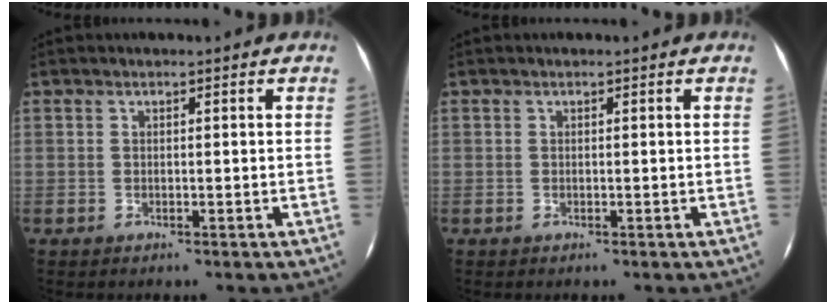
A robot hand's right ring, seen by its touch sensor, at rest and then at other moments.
{"total": 0.0}